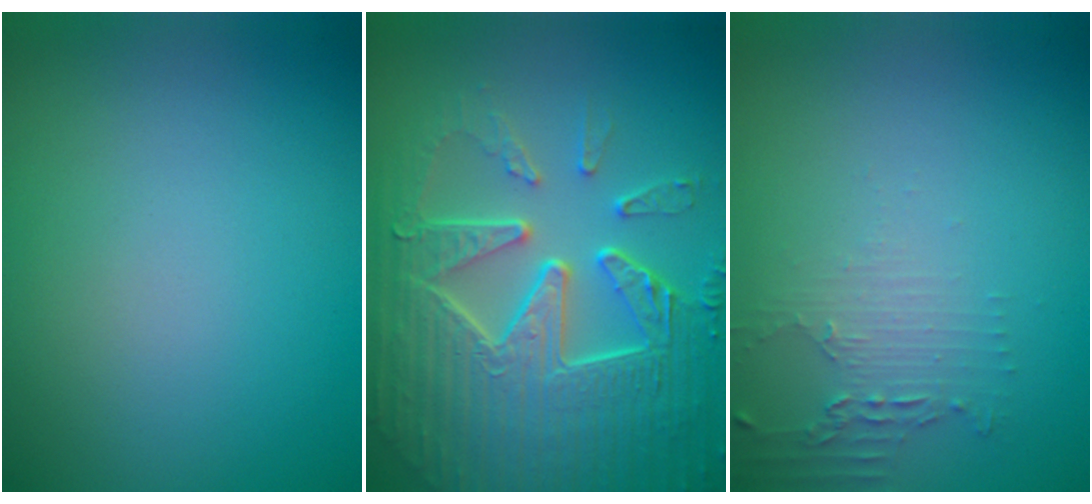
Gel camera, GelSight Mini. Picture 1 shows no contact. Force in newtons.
{"total": 9.8, "press": 6.6, "slide": 7.2}
{"total": 2.2, "press": 1.6, "slide": 1.5}